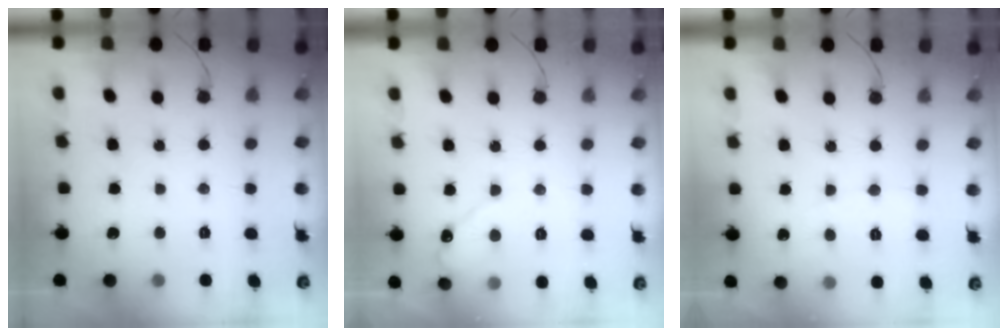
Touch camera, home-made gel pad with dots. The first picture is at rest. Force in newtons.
{"total": 5.9, "press": 5.8, "slide": 0.5}
{"total": 2.8, "press": 2.8, "slide": 0.2}